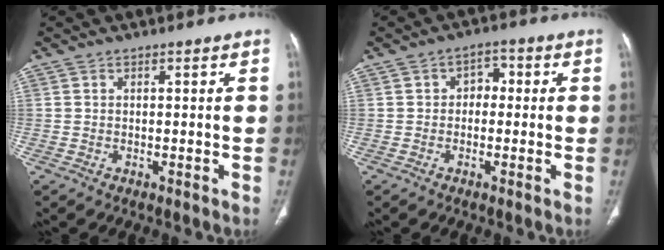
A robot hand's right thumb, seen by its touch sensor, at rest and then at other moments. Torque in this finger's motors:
{"motor_torque": [-0.27, -0.29, -0.48, 0.51, 0.07]}